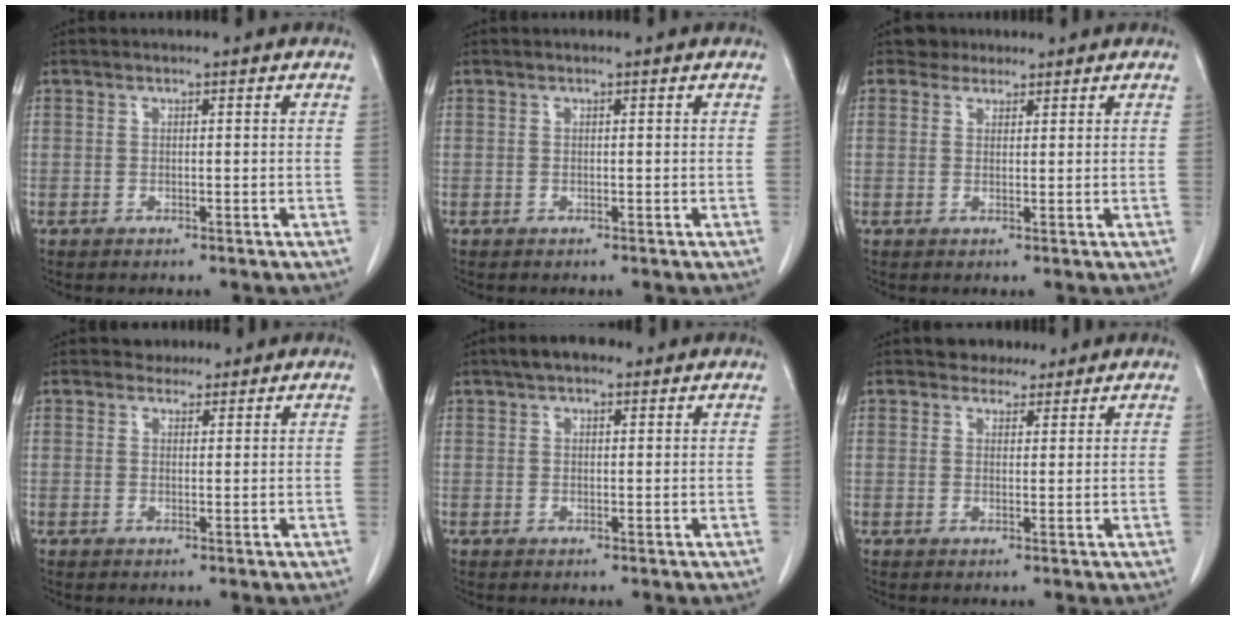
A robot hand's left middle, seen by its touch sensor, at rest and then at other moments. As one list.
[{"total": 0.0}, {"total": 2.3, "force": [1.9, 1.3, -0.3], "torque": [0.003, 0.011, 0.027]}, {"total": 1.8, "force": [1.6, 1.0, -0.2], "torque": [0.002, 0.005, 0.022]}, {"total": 4.3, "force": [2.9, 1.9, 2.5], "torque": [-0.047, 0.019, 0.047]}, {"total": 2.9, "force": [2.5, 1.5, 0.3], "torque": [-0.003, 0.006, 0.039]}]